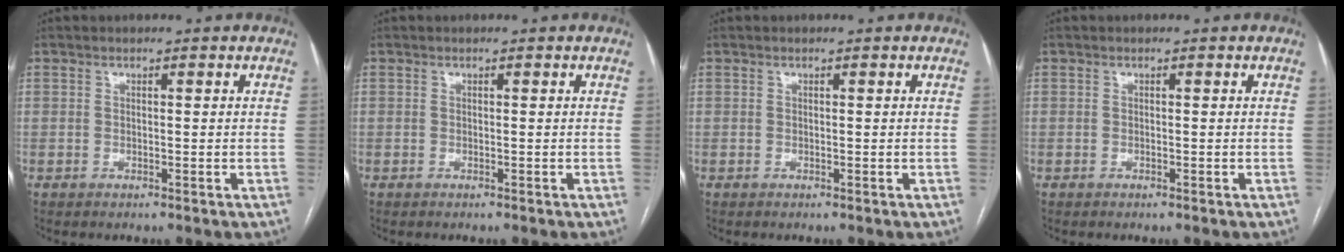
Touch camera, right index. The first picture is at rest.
{"total": 0.0}
{"total": 0.0}
{"total": 0.0}